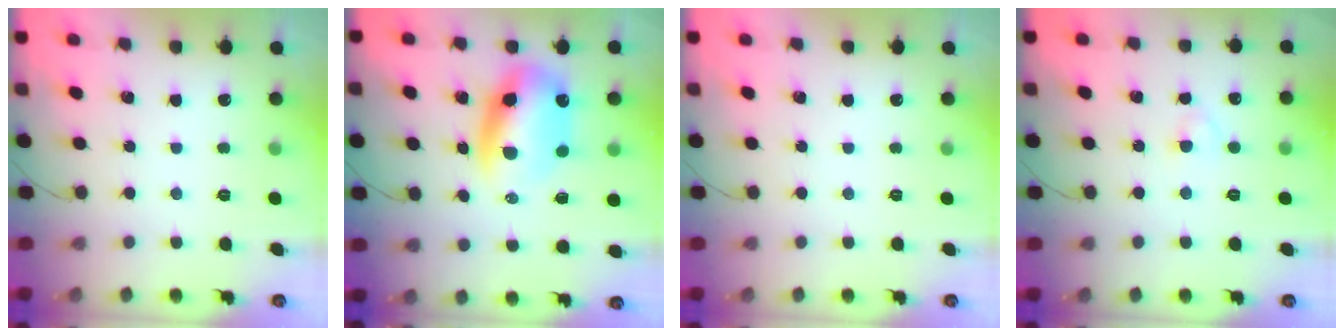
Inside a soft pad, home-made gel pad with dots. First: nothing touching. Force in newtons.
{"total": 12.4, "press": 11.9, "slide": 3.5}
{"total": 0.0}
{"total": 2.2, "press": 2.0, "slide": 1.1}